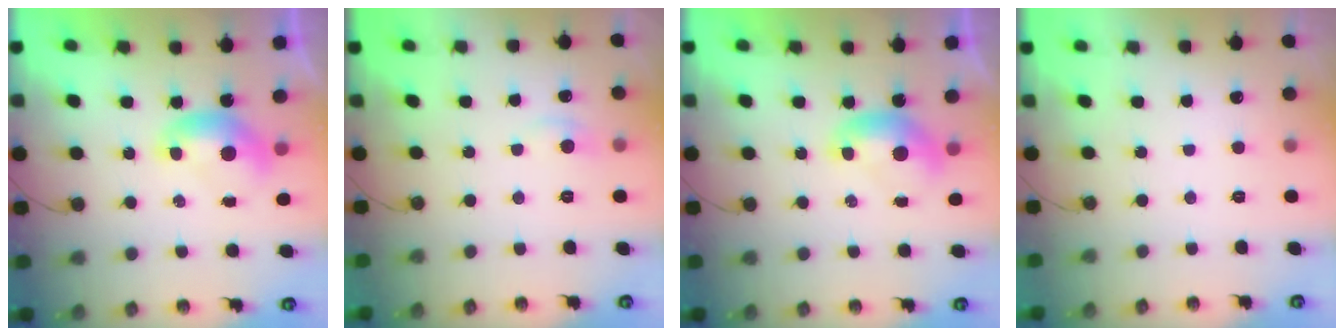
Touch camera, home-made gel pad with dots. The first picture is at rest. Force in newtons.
{"total": 1.6, "press": 1.4, "slide": 0.8}
{"total": 0.0}
{"total": 2.7, "press": 2.7, "slide": 0.3}